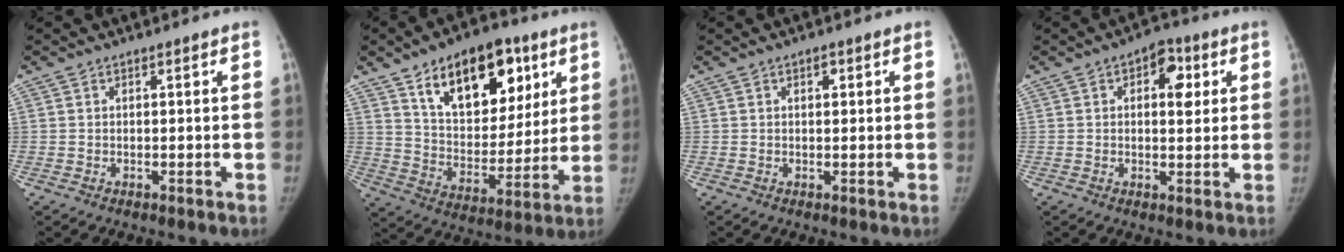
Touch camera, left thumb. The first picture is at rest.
{"total": 21.9, "force": [11.2, 12.4, 14.1], "torque": [-0.165, -0.039, 0.185]}
{"total": 1.7, "force": [0.8, 1.0, 1.2], "torque": [-0.012, -0.001, 0.011]}
{"total": 7.1, "force": [2.3, 4.0, 5.4], "torque": [-0.040, -0.001, 0.025]}